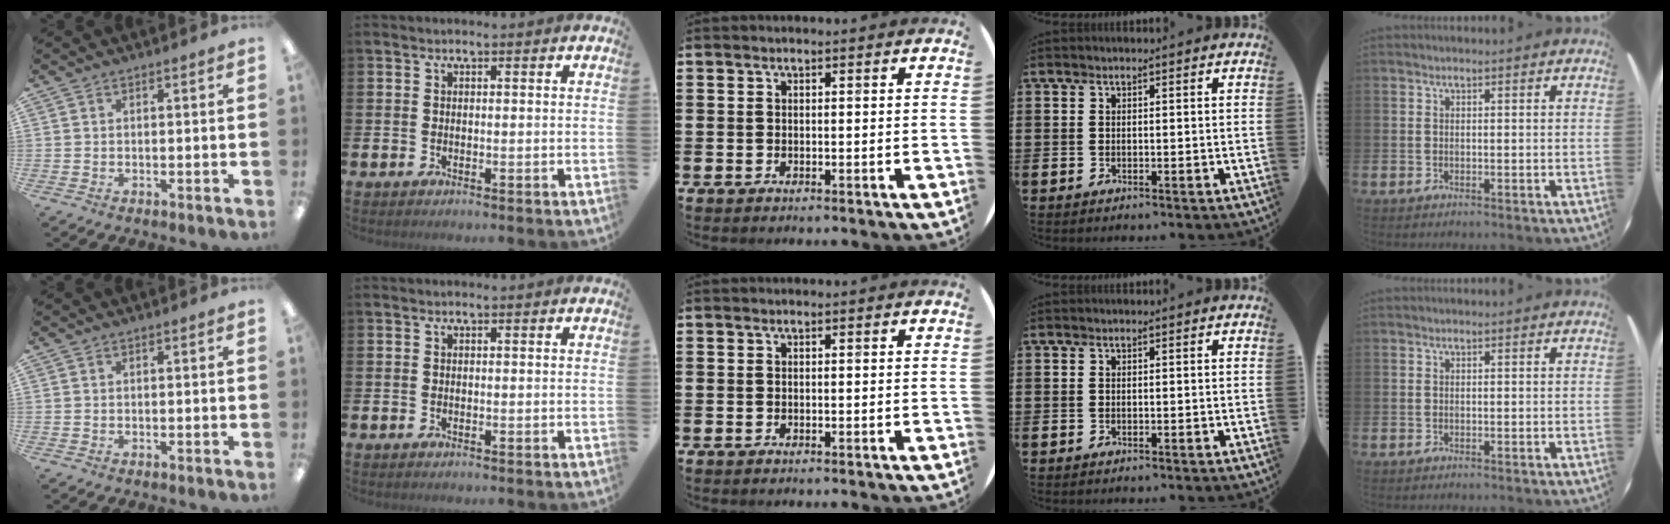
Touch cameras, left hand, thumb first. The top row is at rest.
{}